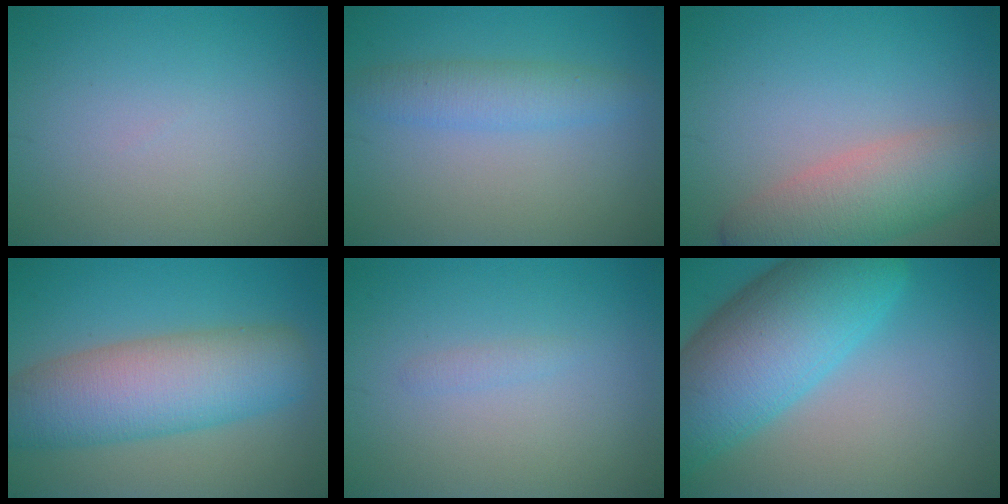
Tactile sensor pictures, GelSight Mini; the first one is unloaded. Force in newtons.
{"total": 2.9, "press": 2.9, "slide": 0.1}
{"total": 6.7, "press": 6.7, "slide": 0.6}
{"total": 9.0, "press": 9.0, "slide": 0.6}
{"total": 0.6, "press": 0.6, "slide": 0.1}
{"total": 11.8, "press": 11.8, "slide": 0.3}